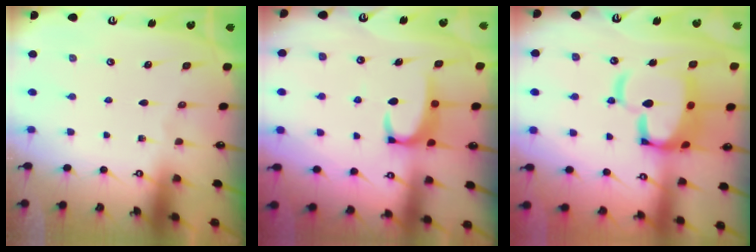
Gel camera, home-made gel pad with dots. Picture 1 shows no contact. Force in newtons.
{"total": 3.7, "press": 3.7, "slide": 0.3}
{"total": 13.4, "press": 13.3, "slide": 1.9}